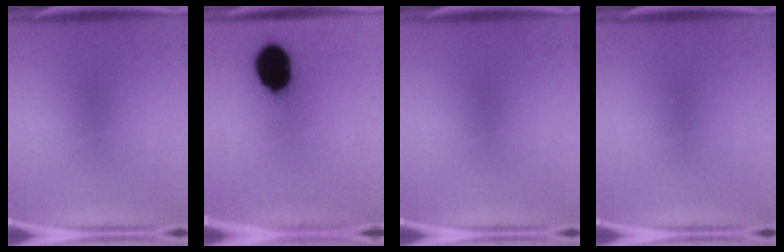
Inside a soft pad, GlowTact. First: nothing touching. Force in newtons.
{"total": 15.3}
{"total": 0.0}
{"total": 0.0}